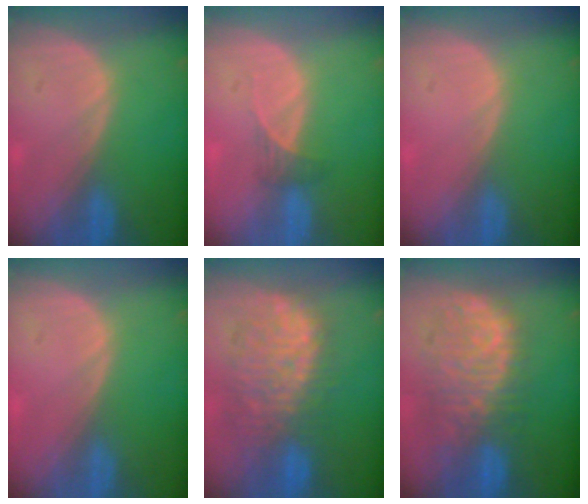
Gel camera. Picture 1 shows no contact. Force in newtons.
{"total": 1.8, "press": 1.6, "slide": 0.8}
{"total": 0.0}
{"total": 0.0}
{"total": 10.2, "press": 9.7, "slide": 3.2}
{"total": 11.0, "press": 9.6, "slide": 5.4}